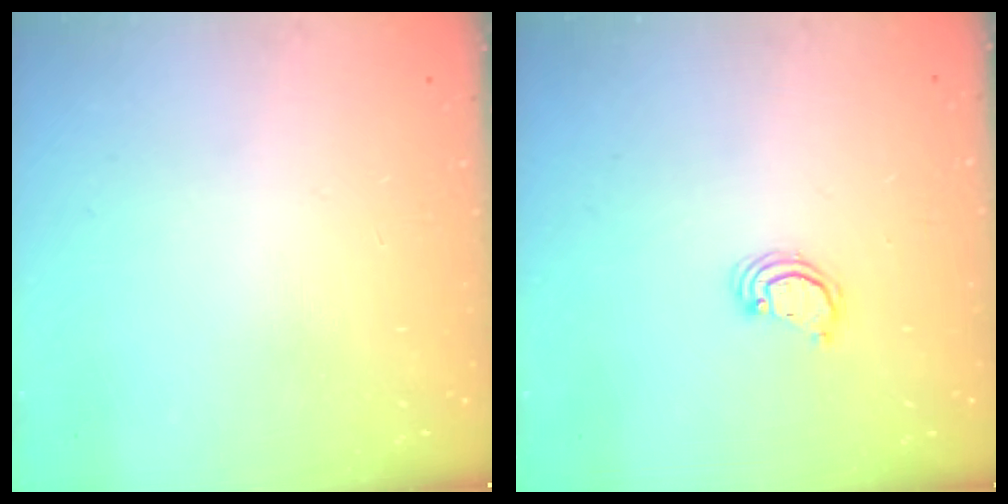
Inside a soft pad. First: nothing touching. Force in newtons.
{"total": 2.6, "press": 2.6, "slide": 0.2}